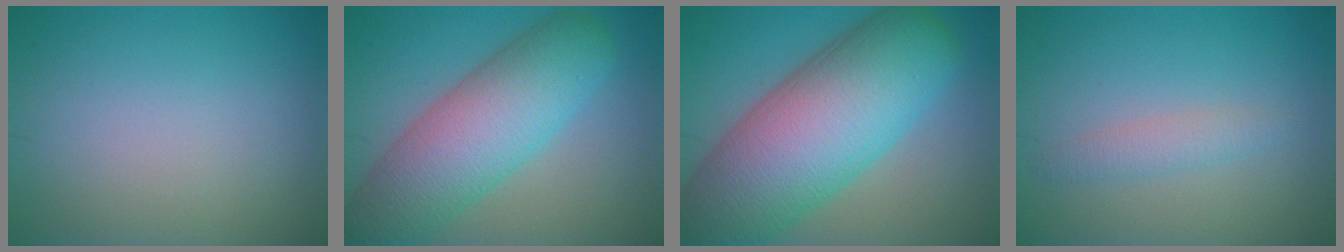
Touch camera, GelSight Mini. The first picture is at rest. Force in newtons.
{"total": 9.5, "press": 9.5, "slide": 0.5}
{"total": 15.1, "press": 15.1, "slide": 0.7}
{"total": 1.7, "press": 1.7, "slide": 0.1}